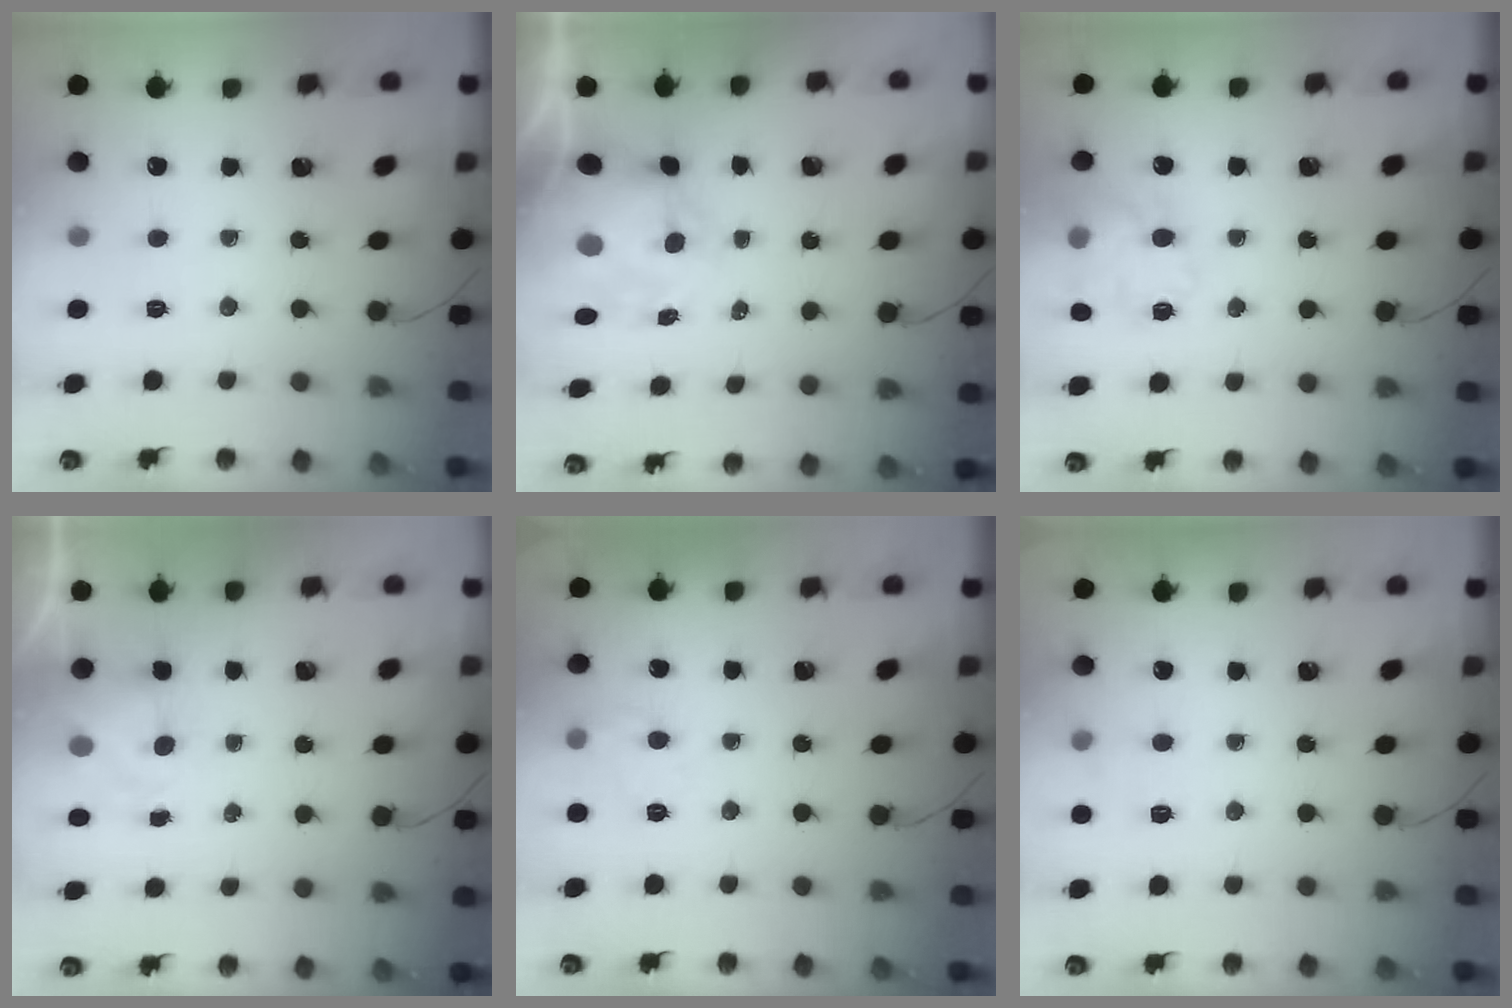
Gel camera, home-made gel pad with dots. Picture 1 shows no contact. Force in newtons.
{"total": 10.3, "press": 10.0, "slide": 2.6}
{"total": 14.6, "press": 14.4, "slide": 2.1}
{"total": 4.3, "press": 4.2, "slide": 1.0}
{"total": 7.2, "press": 7.1, "slide": 0.8}
{"total": 6.5, "press": 6.2, "slide": 1.8}